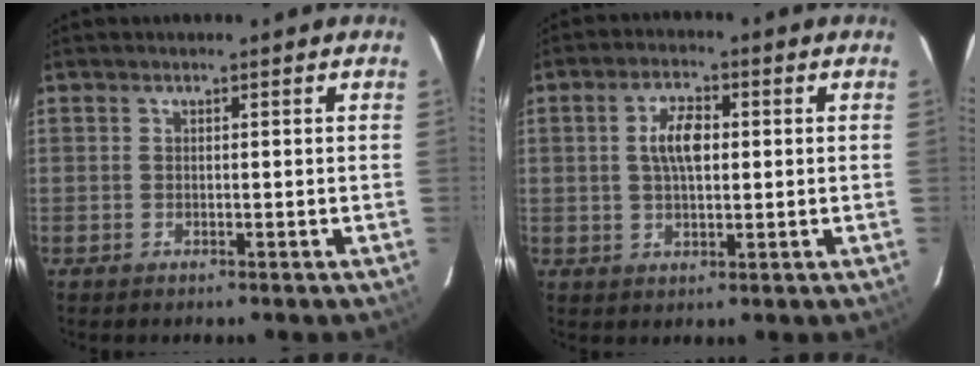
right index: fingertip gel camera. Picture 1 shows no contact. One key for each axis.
{"total": 6.0, "fx": 0.9, "fy": 2.9, "fz": 5.2, "tx": -0.096, "ty": 0.011, "tz": 0.018}